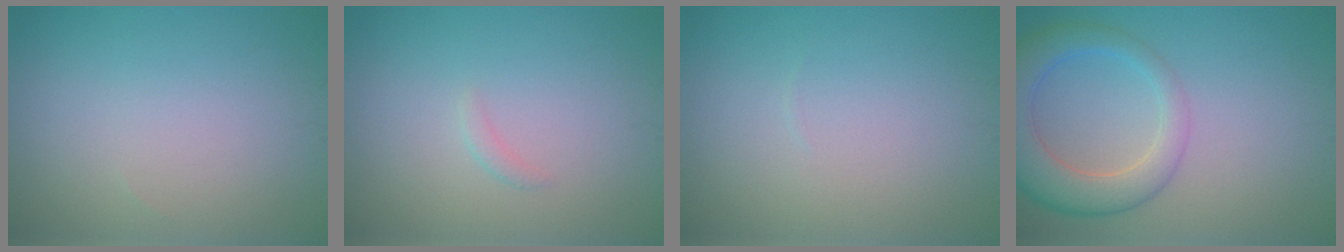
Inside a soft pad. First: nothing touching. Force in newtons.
{"total": 0.6, "press": 0.6, "slide": 0.1}
{"total": 0.0}
{"total": 6.4, "press": 6.4, "slide": 0.3}